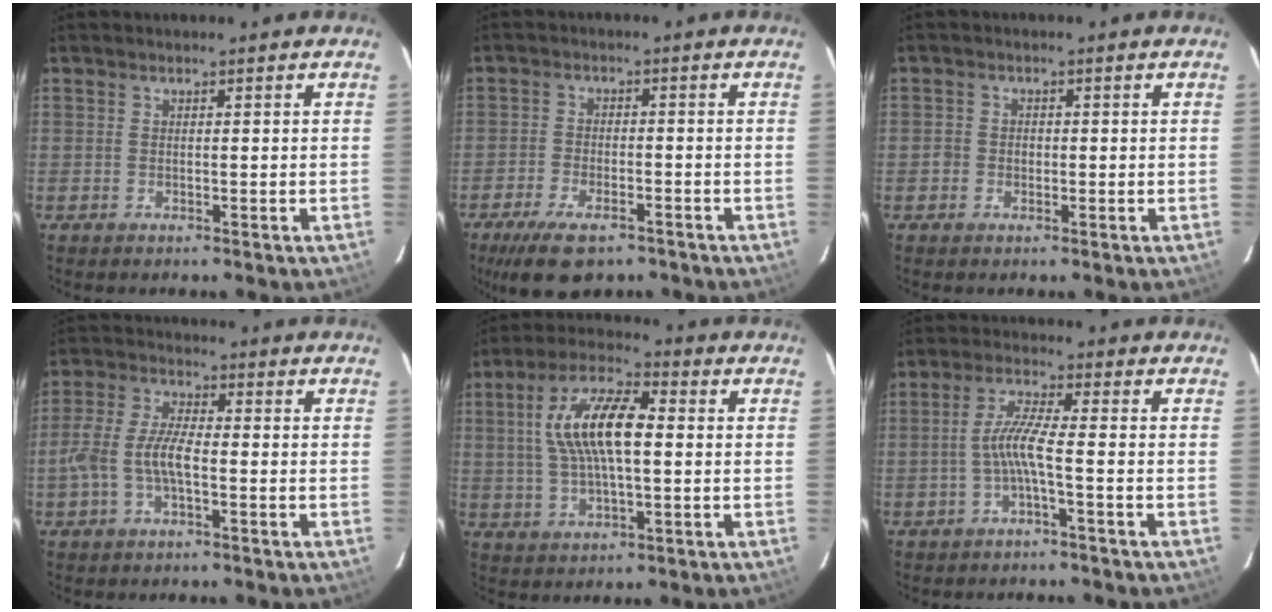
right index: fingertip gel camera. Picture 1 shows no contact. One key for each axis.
{"total": 10.5, "fx": -7.3, "fy": 4.4, "fz": 6.0, "tx": -0.141, "ty": -0.019, "tz": -0.122}
{"total": 2.0, "fx": -0.8, "fy": 1.8, "fz": 0.4, "tx": -0.009, "ty": 0.003, "tz": -0.015}
{"total": 7.6, "fx": -2.1, "fy": 2.7, "fz": 6.8, "tx": -0.150, "ty": 0.010, "tz": -0.041}
{"total": 13.2, "fx": 1.6, "fy": 4.9, "fz": 12.2, "tx": -0.236, "ty": 0.019, "tz": 0.028}
{"total": 4.9, "fx": -1.8, "fy": -0.5, "fz": 4.5, "tx": -0.102, "ty": 0.007, "tz": -0.033}